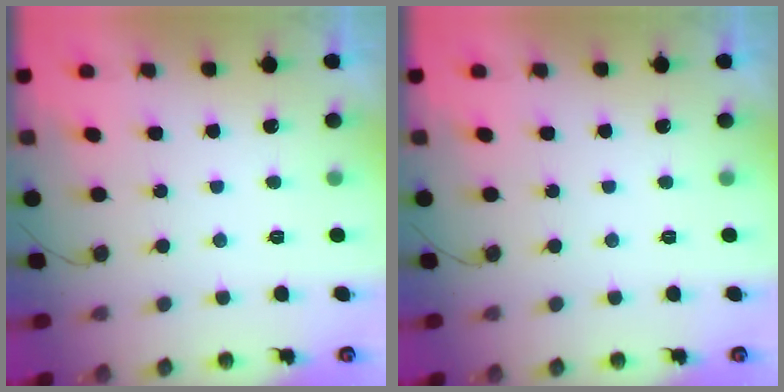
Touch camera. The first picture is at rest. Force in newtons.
{"total": 0.0}